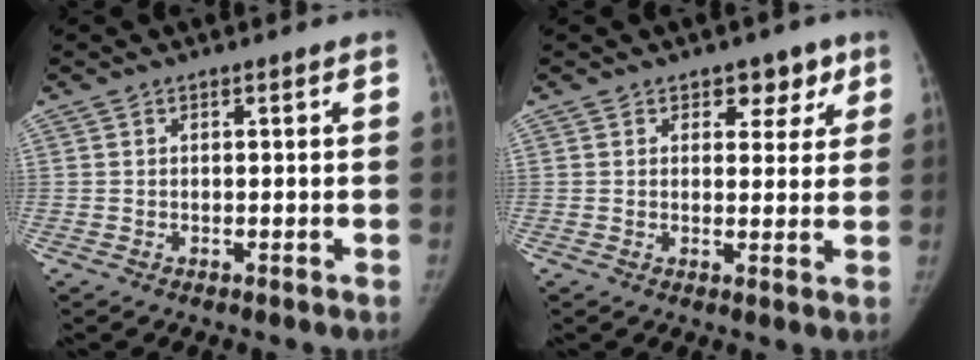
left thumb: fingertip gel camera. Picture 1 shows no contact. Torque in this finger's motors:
{"motor_torque": [-0.12, 0.06, 0.38, -0.02, -0.01]}